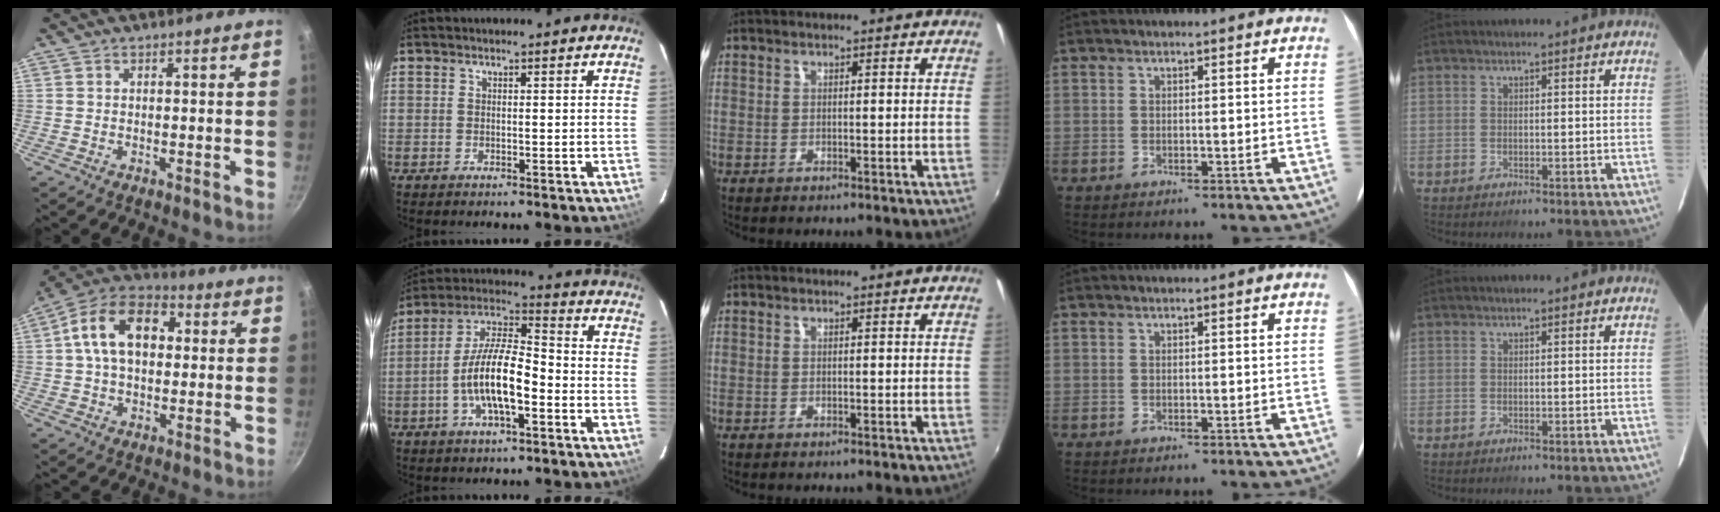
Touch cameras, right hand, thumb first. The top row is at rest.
{"thumb": {"total": 14.7, "force": [2.4, 9.8, 10.7], "torque": [-0.149, 0.027, 0.020]}, "index": {"total": 12.7, "force": [-4.0, 4.1, 11.4], "torque": [-0.227, 0.006, -0.077]}}